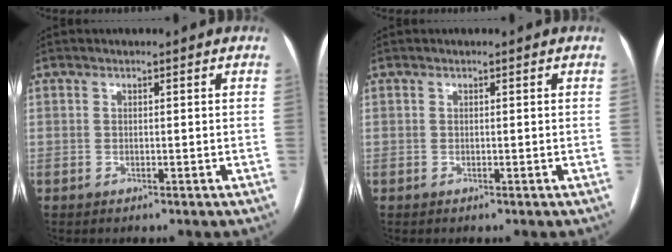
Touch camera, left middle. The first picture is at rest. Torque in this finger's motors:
{"motor_torque": [-0.01, 0.29, 0.00, -0.06]}